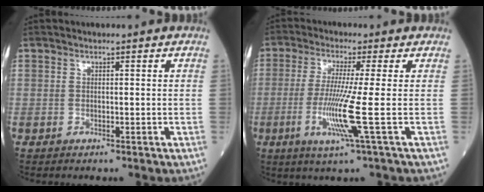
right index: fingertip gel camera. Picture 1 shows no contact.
{"total": 8.0, "force": [-1.8, -1.7, 7.6], "torque": [-0.162, -0.024, -0.038]}